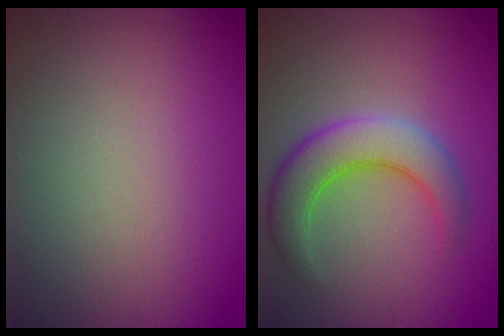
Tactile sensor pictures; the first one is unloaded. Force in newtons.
{"total": 5.6, "press": 5.6, "slide": 0.3}